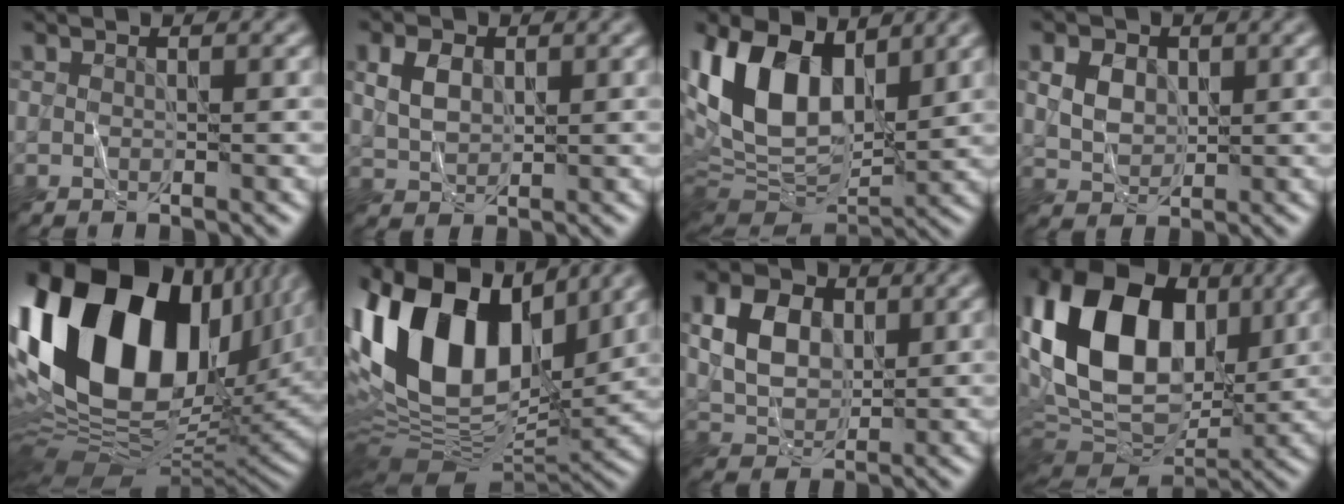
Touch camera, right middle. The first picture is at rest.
{"total": 2.9, "force": [1.0, 2.0, 1.9], "torque": [-0.044, 0.004, 0.021]}
{"total": 13.3, "force": [4.1, 8.1, 9.8], "torque": [-0.208, 0.015, 0.066]}
{"total": 3.2, "force": [1.0, 2.4, 1.8], "torque": [-0.040, 0.000, 0.015]}
{"total": 20.9, "force": [6.0, 12.6, 15.5], "torque": [-0.323, 0.025, 0.097]}
{"total": 18.1, "force": [4.7, 10.4, 14.0], "torque": [-0.279, 0.039, 0.064]}
{"total": 5.5, "force": [1.4, 4.0, 3.6], "torque": [-0.079, 0.005, 0.025]}
{"total": 16.3, "force": [3.8, 11.3, 11.1], "torque": [-0.217, 0.024, 0.063]}